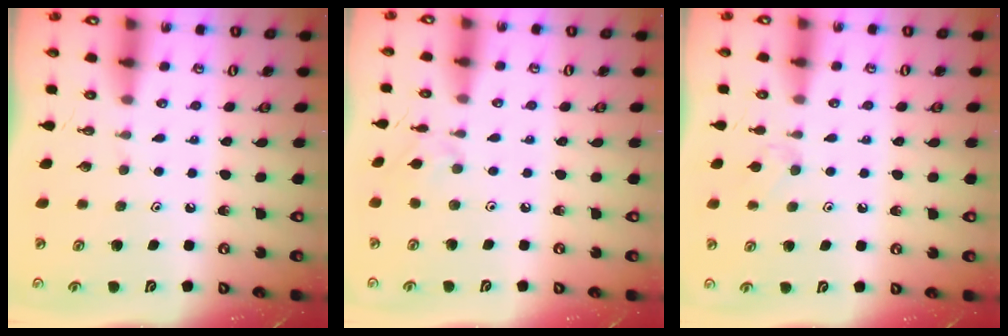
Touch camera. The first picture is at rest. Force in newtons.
{"total": 2.8, "press": 2.7, "slide": 0.6}
{"total": 4.1, "press": 4.0, "slide": 0.8}